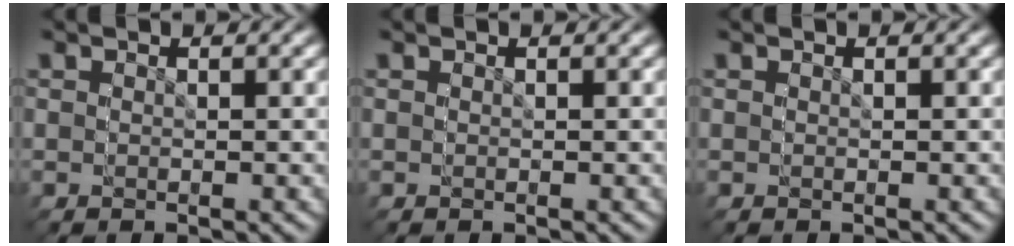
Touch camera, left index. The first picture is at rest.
{"total": 0.0}
{"total": 0.0}